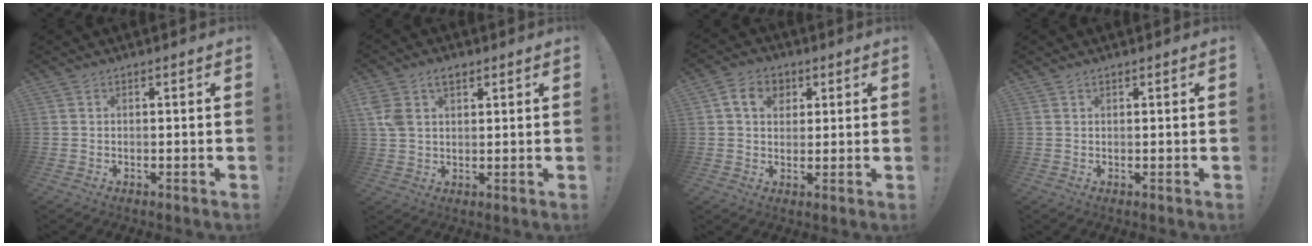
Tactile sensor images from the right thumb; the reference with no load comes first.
{"total": 6.3, "force": [3.2, 4.0, 3.6], "torque": [-0.069, -0.008, 0.058]}
{"total": 8.2, "force": [3.0, 6.4, 4.3], "torque": [-0.062, 0.001, 0.056]}
{"total": 0.6, "force": [0.6, 0.2, 0.2], "torque": [-0.003, -0.002, 0.011]}